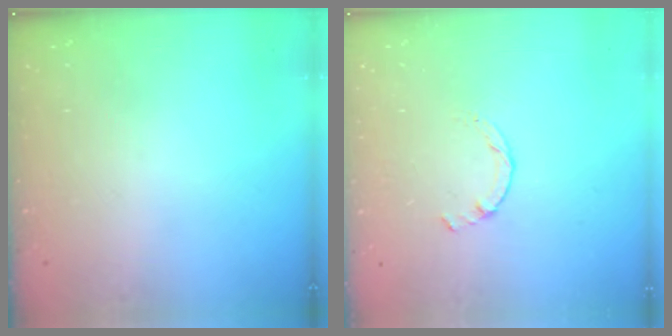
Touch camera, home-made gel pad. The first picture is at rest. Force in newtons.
{"total": 0.0}